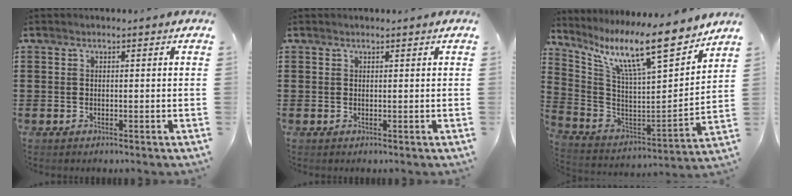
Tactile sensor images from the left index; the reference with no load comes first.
{"total": 0.0}
{"total": 13.8, "force": [10.0, 2.2, 9.2], "torque": [-0.195, -0.066, 0.164]}